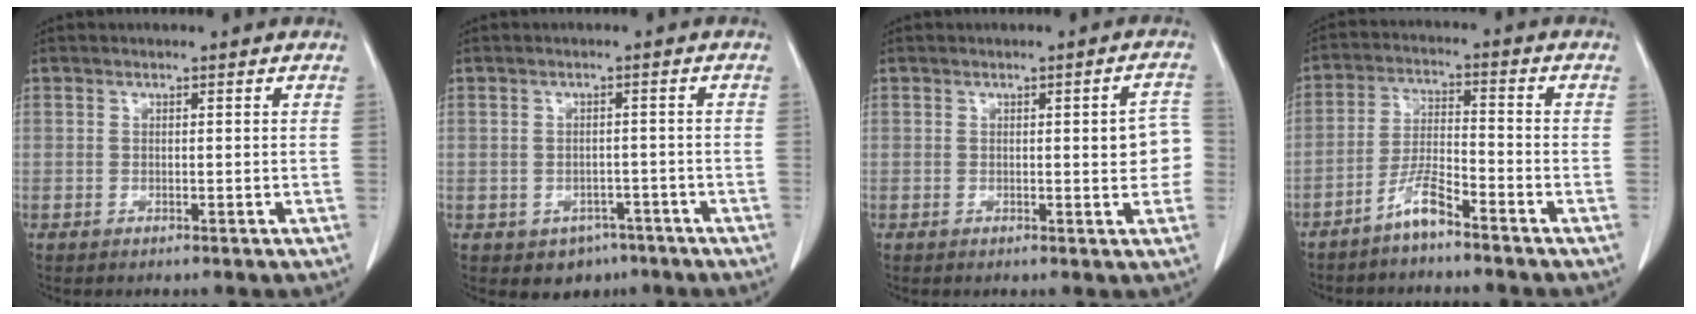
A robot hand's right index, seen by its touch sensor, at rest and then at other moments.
{"total": 4.1, "force": [-2.6, 3.0, 1.0], "torque": [-0.005, 0.007, -0.028]}
{"total": 5.0, "force": [-0.1, 1.3, 4.8], "torque": [-0.046, 0.010, -0.005]}
{"total": 5.0, "force": [-4.0, 0.4, 3.0], "torque": [-0.066, -0.002, -0.079]}